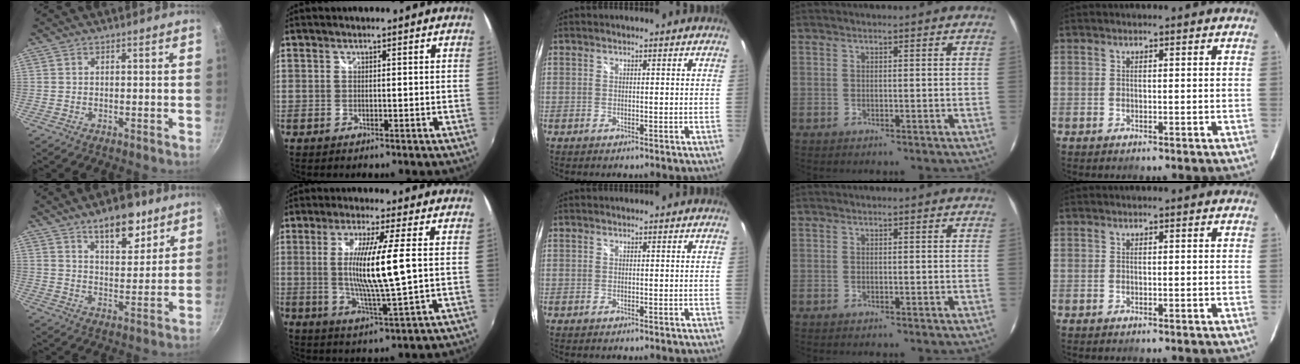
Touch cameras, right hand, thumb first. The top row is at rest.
{"thumb": {"total": 10.9, "force": [7.1, 5.0, 6.7], "torque": [-0.062, -0.041, 0.108]}, "index": {"total": 11.1, "force": [0.7, -0.6, 11.1], "torque": [-0.205, -0.017, 0.017]}}